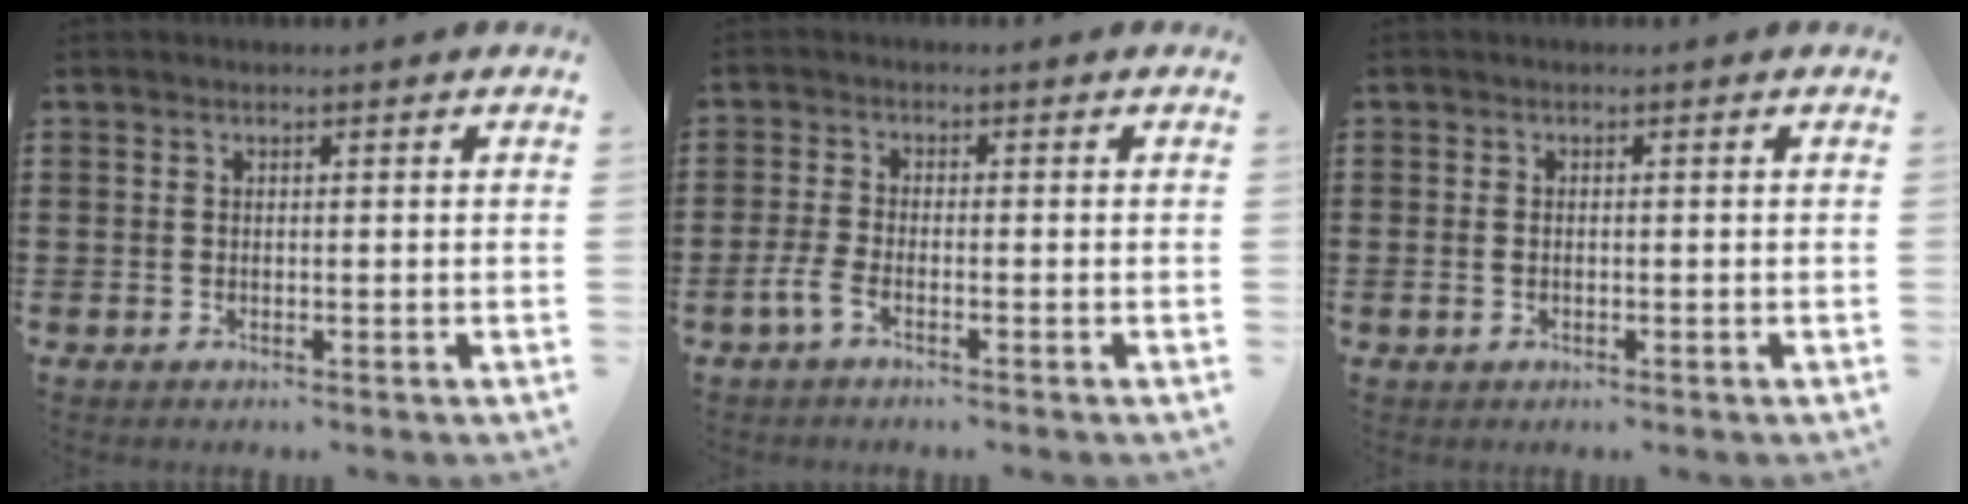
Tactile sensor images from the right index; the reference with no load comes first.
{"total": 3.0, "force": [-1.7, 0.8, 2.3], "torque": [-0.059, -0.008, -0.037]}
{"total": 0.9, "force": [-0.2, 0.6, 0.6], "torque": [-0.013, 0.004, -0.006]}